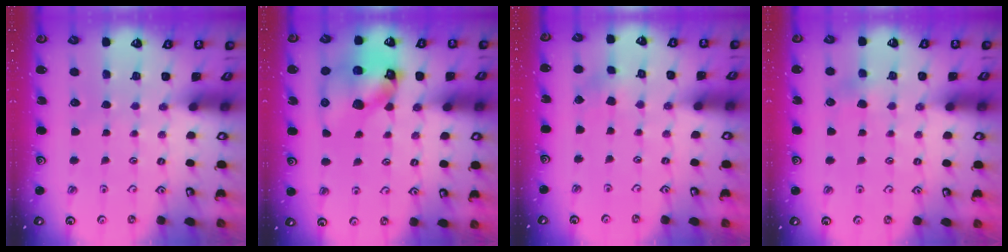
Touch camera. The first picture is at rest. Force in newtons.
{"total": 15.5, "press": 15.3, "slide": 2.2}
{"total": 2.9, "press": 2.9, "slide": 0.2}
{"total": 2.9, "press": 2.9, "slide": 0.3}